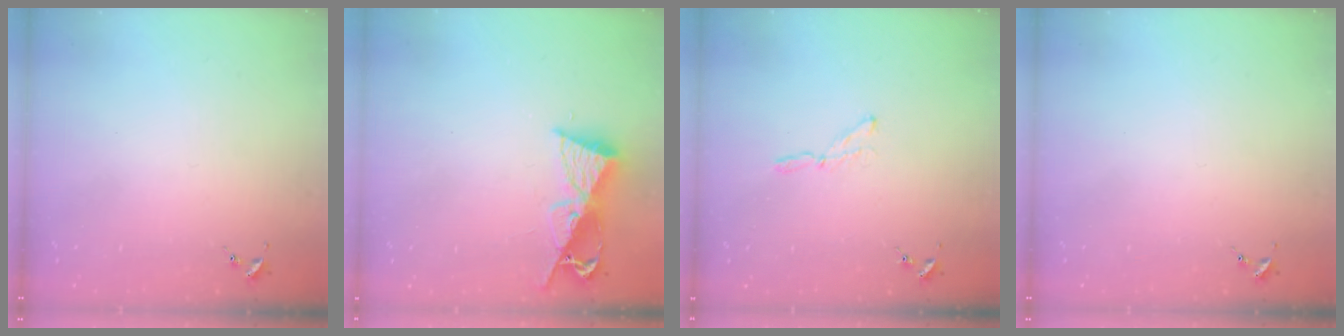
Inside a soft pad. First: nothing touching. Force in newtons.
{"total": 10.8, "press": 10.7, "slide": 1.1}
{"total": 3.6, "press": 3.6, "slide": 0.3}
{"total": 0.0}